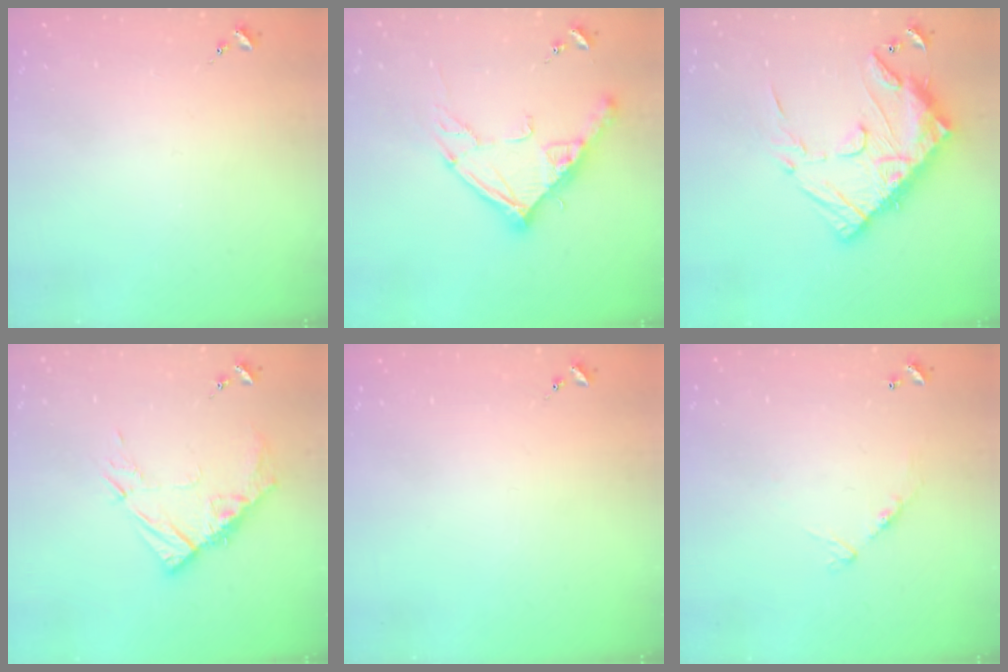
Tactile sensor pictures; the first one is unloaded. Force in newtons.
{"total": 16.2, "press": 16.1, "slide": 1.7}
{"total": 20.4, "press": 20.4, "slide": 1.7}
{"total": 10.6, "press": 10.6, "slide": 0.5}
{"total": 0.0}
{"total": 7.3, "press": 7.2, "slide": 0.6}